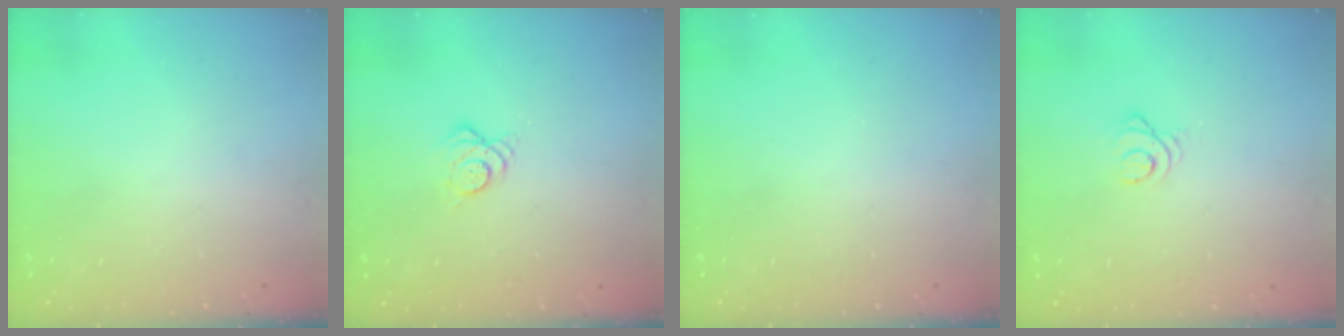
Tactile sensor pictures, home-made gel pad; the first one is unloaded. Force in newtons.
{"total": 4.9, "press": 4.8, "slide": 0.5}
{"total": 0.0}
{"total": 2.9, "press": 2.9, "slide": 0.4}